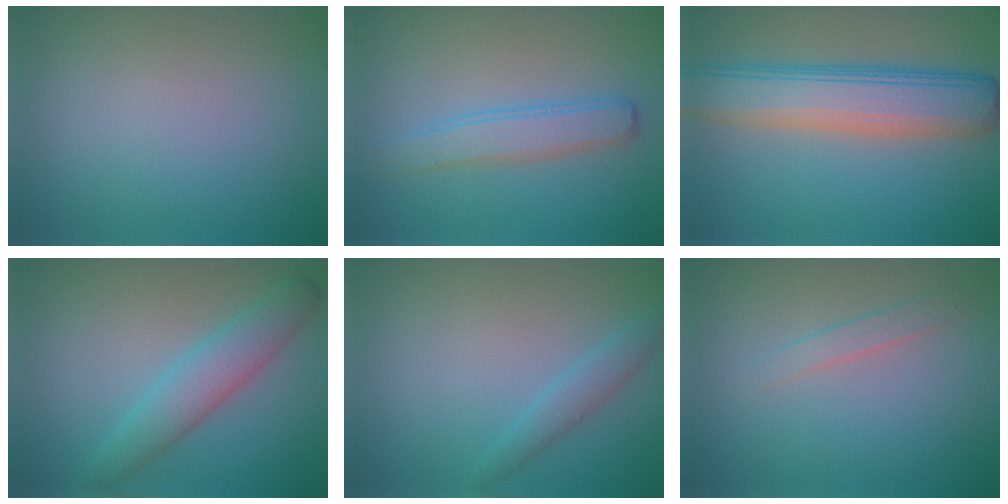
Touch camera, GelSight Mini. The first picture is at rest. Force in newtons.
{"total": 2.9, "press": 2.9, "slide": 0.1}
{"total": 7.8, "press": 7.8, "slide": 0.1}
{"total": 3.8, "press": 3.8, "slide": 0.1}
{"total": 1.9, "press": 1.9, "slide": 0.1}
{"total": 1.3, "press": 1.3, "slide": 0.0}